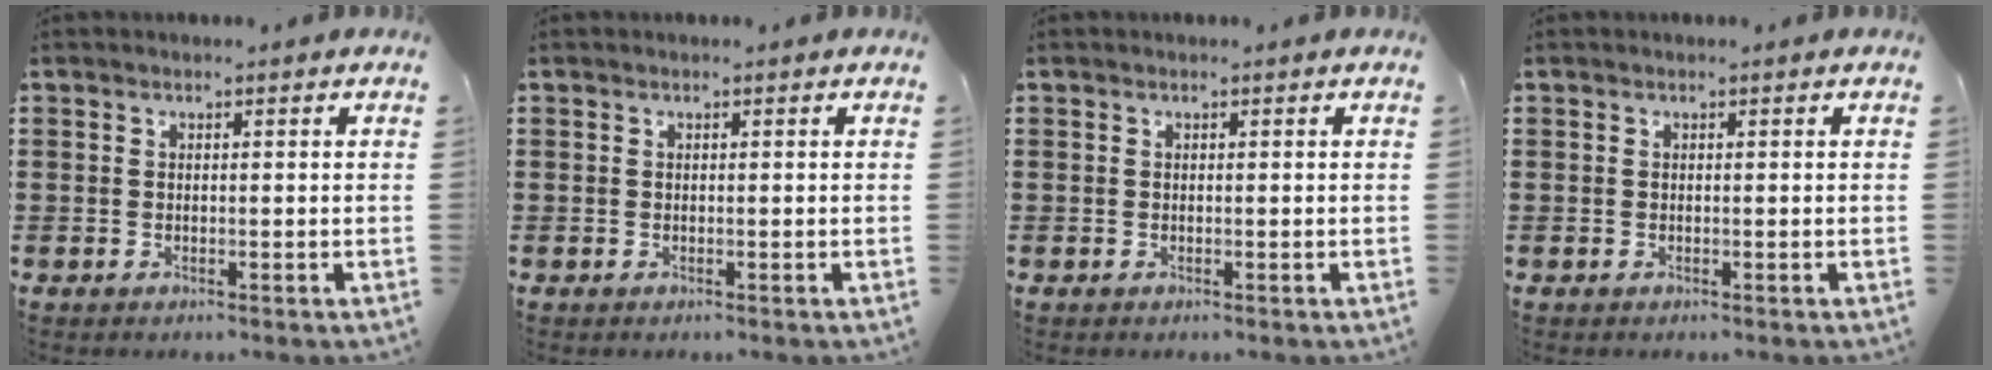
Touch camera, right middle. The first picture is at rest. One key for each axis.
{"total": 0.0}
{"total": 0.0}
{"total": 0.0}